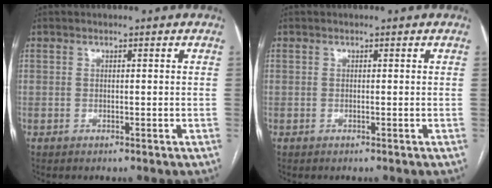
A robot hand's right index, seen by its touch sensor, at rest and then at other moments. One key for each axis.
{"total": 0.0}